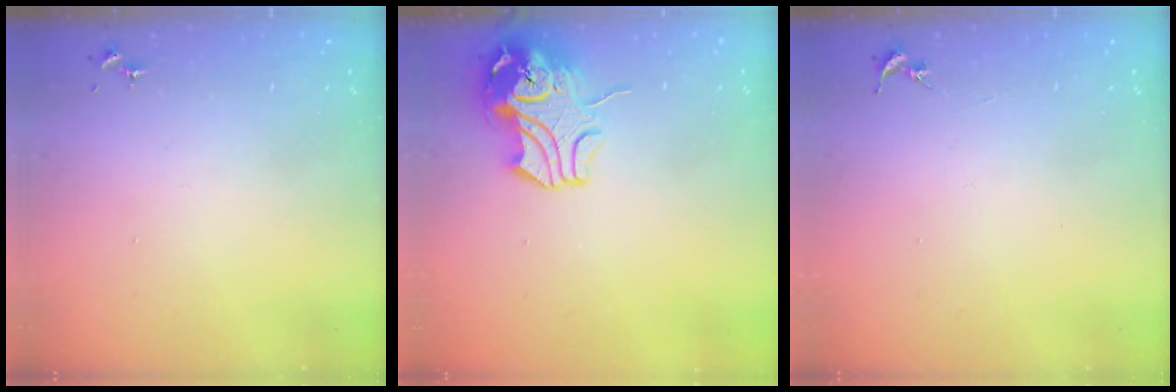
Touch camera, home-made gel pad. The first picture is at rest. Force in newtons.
{"total": 12.4, "press": 12.3, "slide": 2.0}
{"total": 0.0}